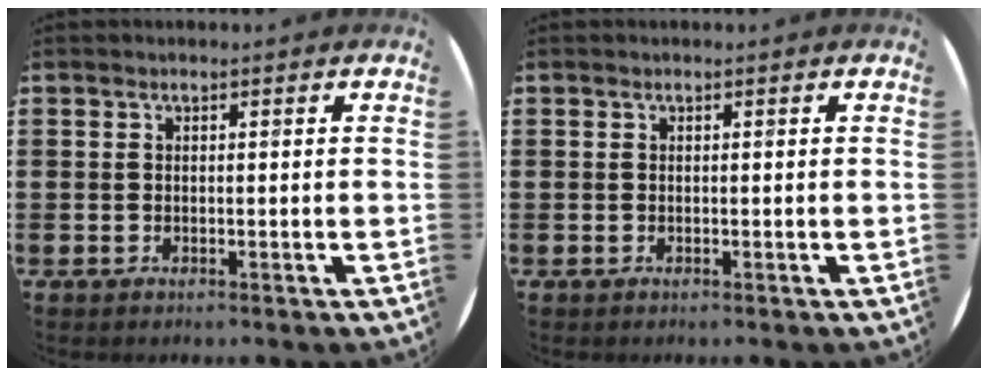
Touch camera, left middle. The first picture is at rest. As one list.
[{"total": 0.0}]